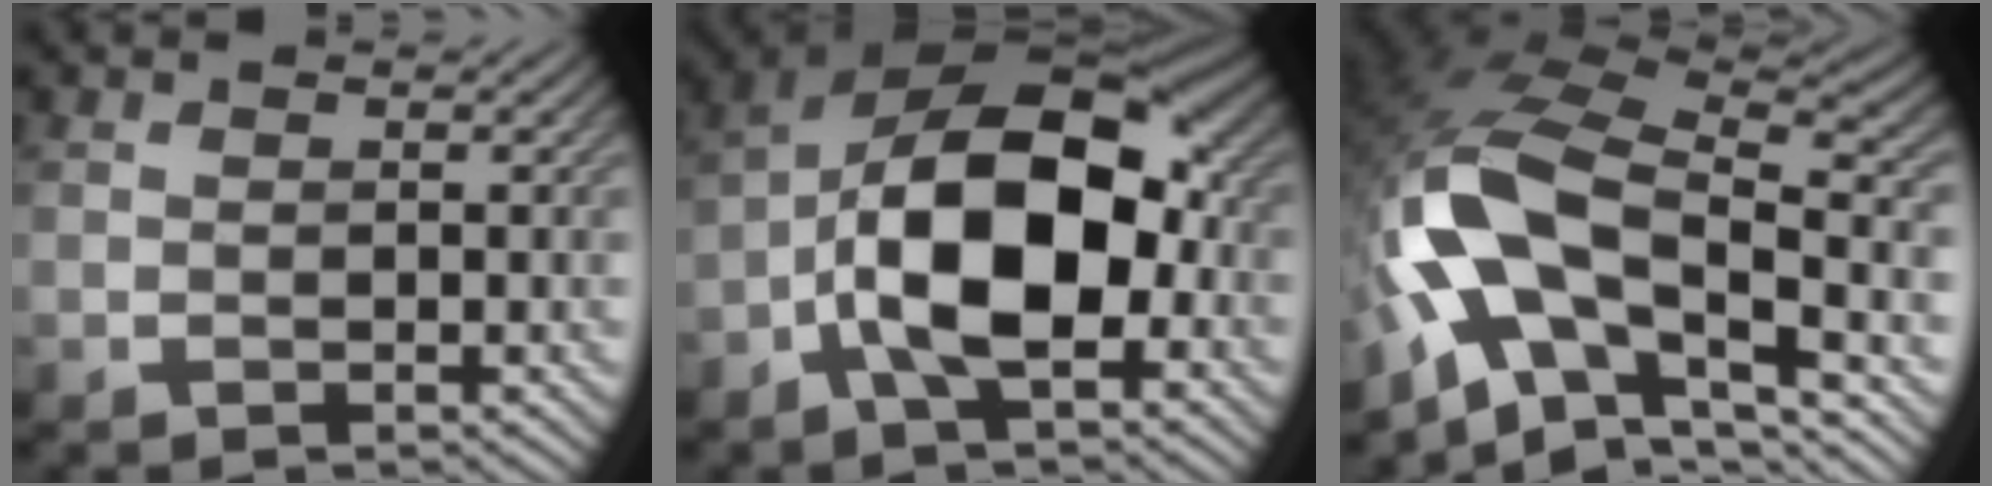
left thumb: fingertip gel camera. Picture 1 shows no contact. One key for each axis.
{"total": 14.9, "fx": -3.0, "fy": 7.7, "fz": 12.4, "tx": -0.205, "ty": 0.009, "tz": -0.072}
{"total": 15.8, "fx": -4.9, "fy": 8.5, "fz": 12.3, "tx": -0.258, "ty": -0.009, "tz": -0.095}